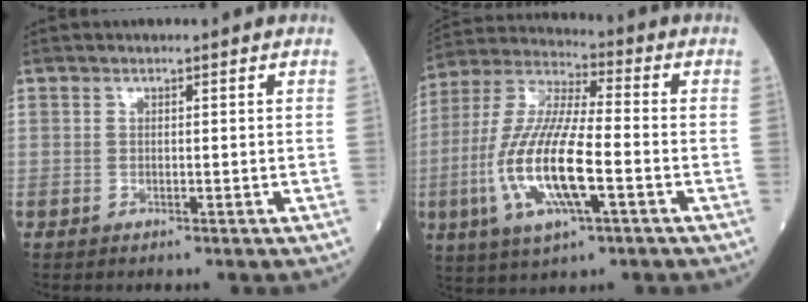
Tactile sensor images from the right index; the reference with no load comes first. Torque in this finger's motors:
{"motor_torque": [1.74, -0.40, 1.05, 0.21]}